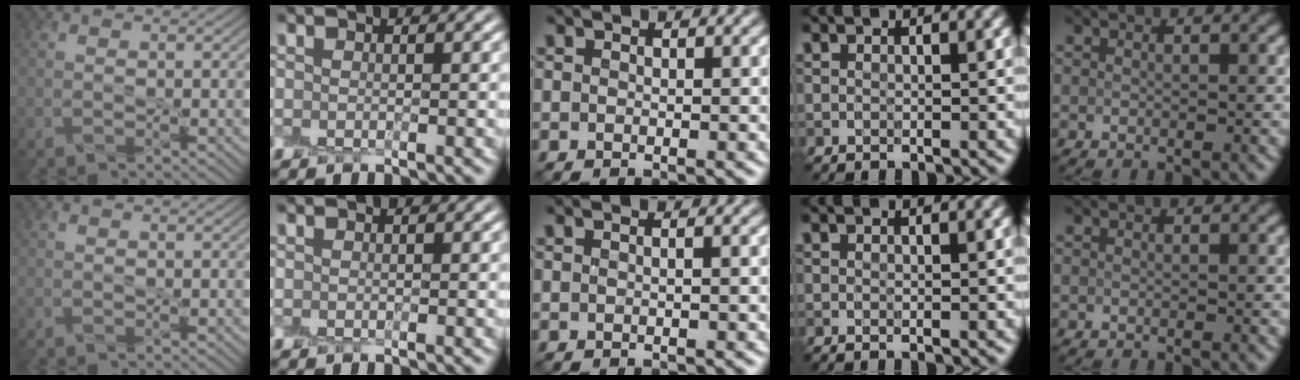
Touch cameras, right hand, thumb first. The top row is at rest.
{"middle": {"total": 0.5, "force": [0.0, -0.2, 0.5], "torque": [-0.010, -0.008, 0.004]}, "ring": {"total": 0.7, "force": [0.0, 0.2, 0.7], "torque": [-0.006, -0.001, -0.003]}}